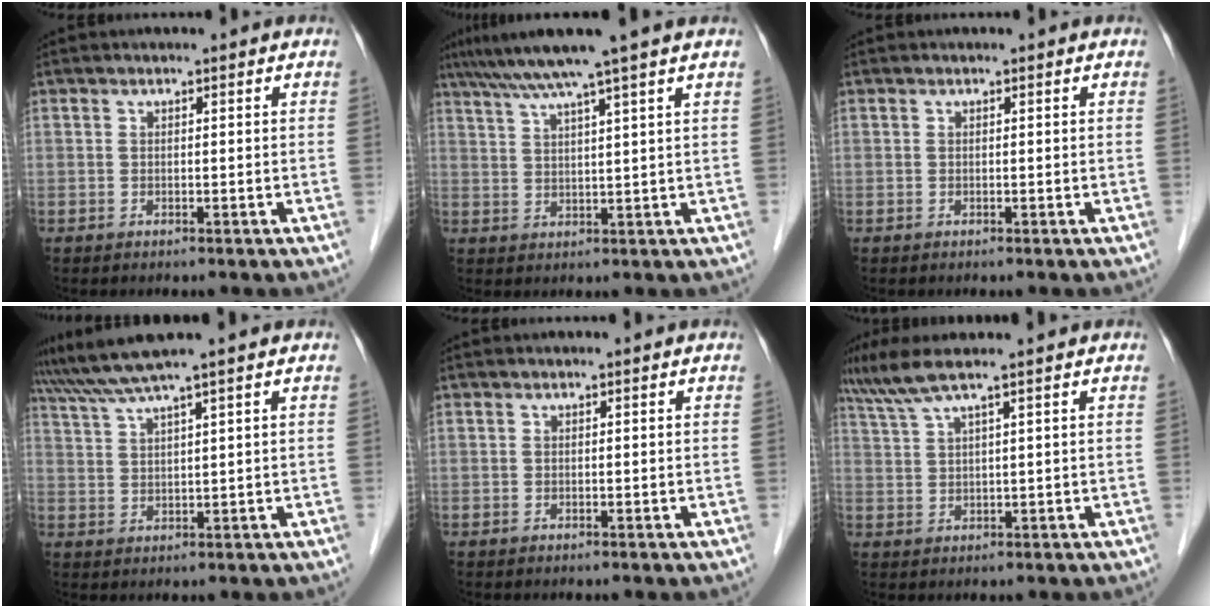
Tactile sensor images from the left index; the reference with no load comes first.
{"total": 8.3, "force": [6.4, -1.9, 5.0], "torque": [-0.082, 0.018, 0.101]}
{"total": 0.0}
{"total": 5.3, "force": [4.4, -1.8, 2.3], "torque": [-0.055, 0.013, 0.092]}
{"total": 0.0}
{"total": 5.6, "force": [4.3, -1.1, 3.4], "torque": [-0.080, 0.017, 0.089]}